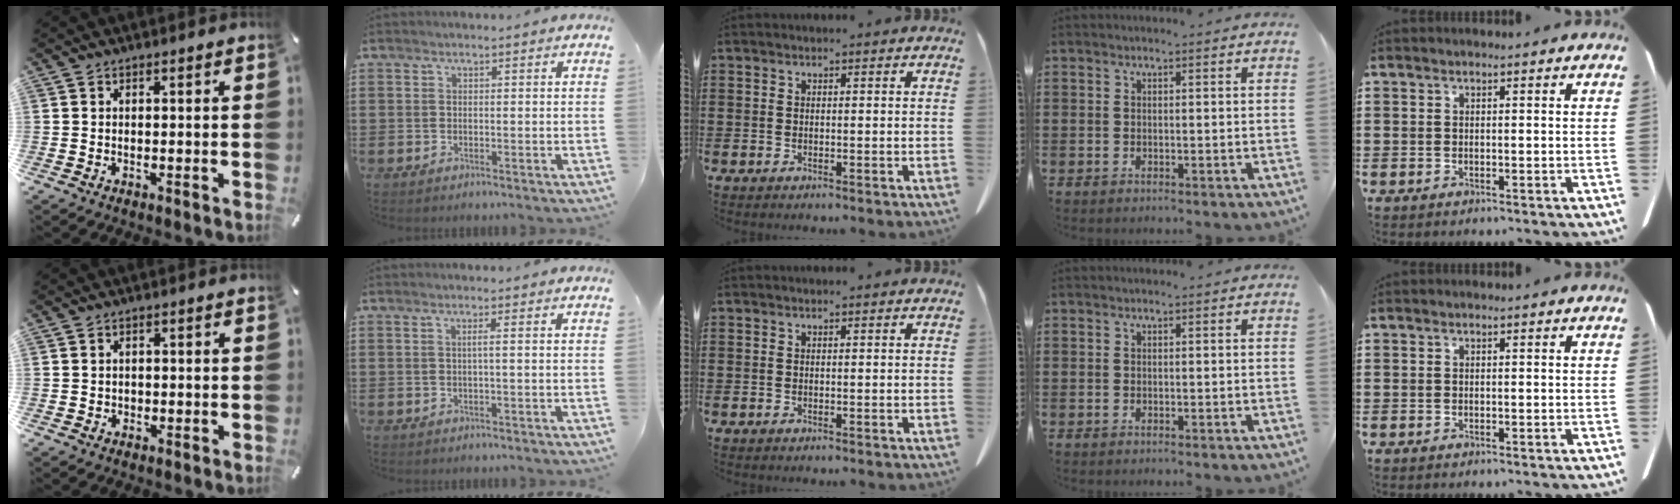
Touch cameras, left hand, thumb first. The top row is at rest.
{"thumb": {"total": 1.1, "force": [-0.2, 1.0, 0.3], "torque": [-0.009, 0.006, -0.006]}, "index": {"total": 1.4, "force": [0.0, -0.3, 1.4], "torque": [-0.025, -0.001, -0.004]}}